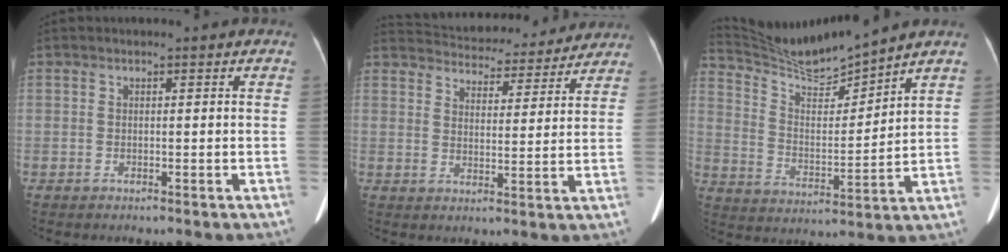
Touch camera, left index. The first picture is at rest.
{"total": 18.7, "force": [17.5, 5.2, 4.3], "torque": [-0.078, 0.021, 0.231]}
{"total": 10.1, "force": [9.8, -1.5, 1.8], "torque": [-0.048, -0.005, 0.200]}